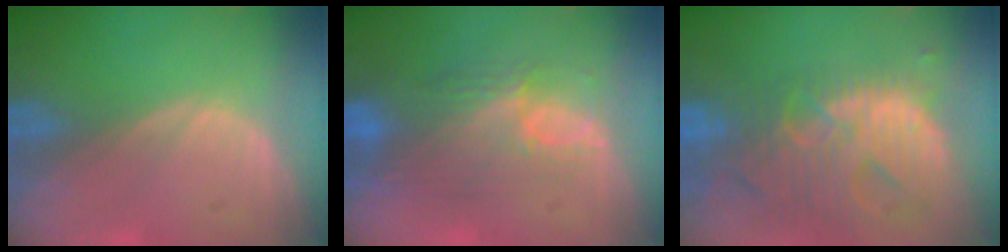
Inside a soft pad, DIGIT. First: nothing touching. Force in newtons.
{"total": 9.2, "press": 8.2, "slide": 4.3}
{"total": 13.8, "press": 11.7, "slide": 7.3}